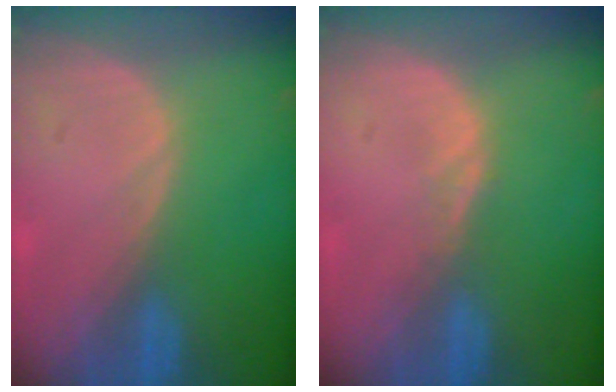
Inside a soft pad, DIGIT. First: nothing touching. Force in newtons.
{"total": 1.0, "press": 1.0, "slide": 0.1}